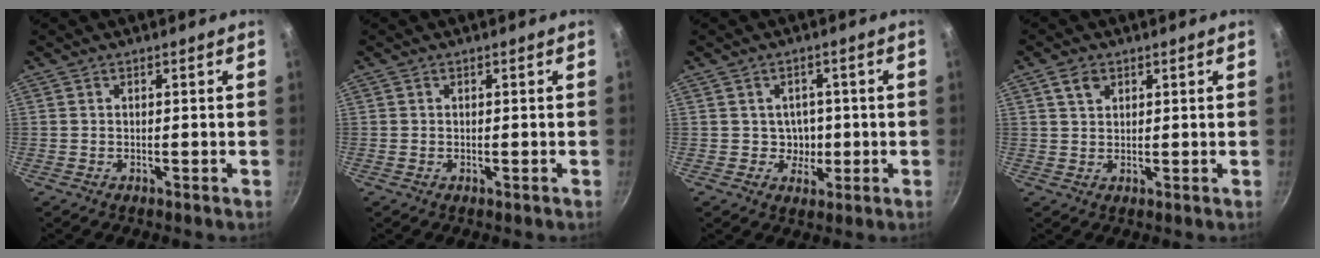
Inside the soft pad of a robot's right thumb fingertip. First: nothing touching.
{"total": 0.0}
{"total": 3.9, "force": [-0.1, 3.6, 1.3], "torque": [0.008, 0.001, -0.002]}
{"total": 3.2, "force": [1.7, 2.1, 1.7], "torque": [-0.023, -0.002, 0.031]}